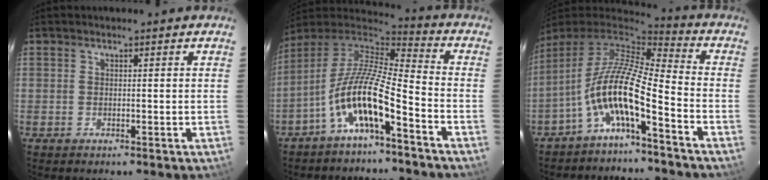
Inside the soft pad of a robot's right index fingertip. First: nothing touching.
{"total": 13.7, "force": [-7.0, 2.9, 11.4], "torque": [-0.219, 0.003, -0.138]}
{"total": 12.2, "force": [-5.7, 2.0, 10.6], "torque": [-0.197, 0.000, -0.115]}